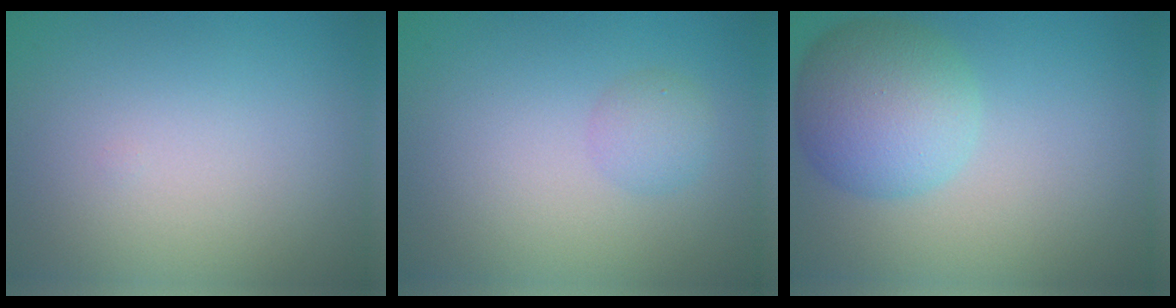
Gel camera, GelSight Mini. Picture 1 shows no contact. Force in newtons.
{"total": 1.6, "press": 1.6, "slide": 0.1}
{"total": 6.1, "press": 6.1, "slide": 0.1}